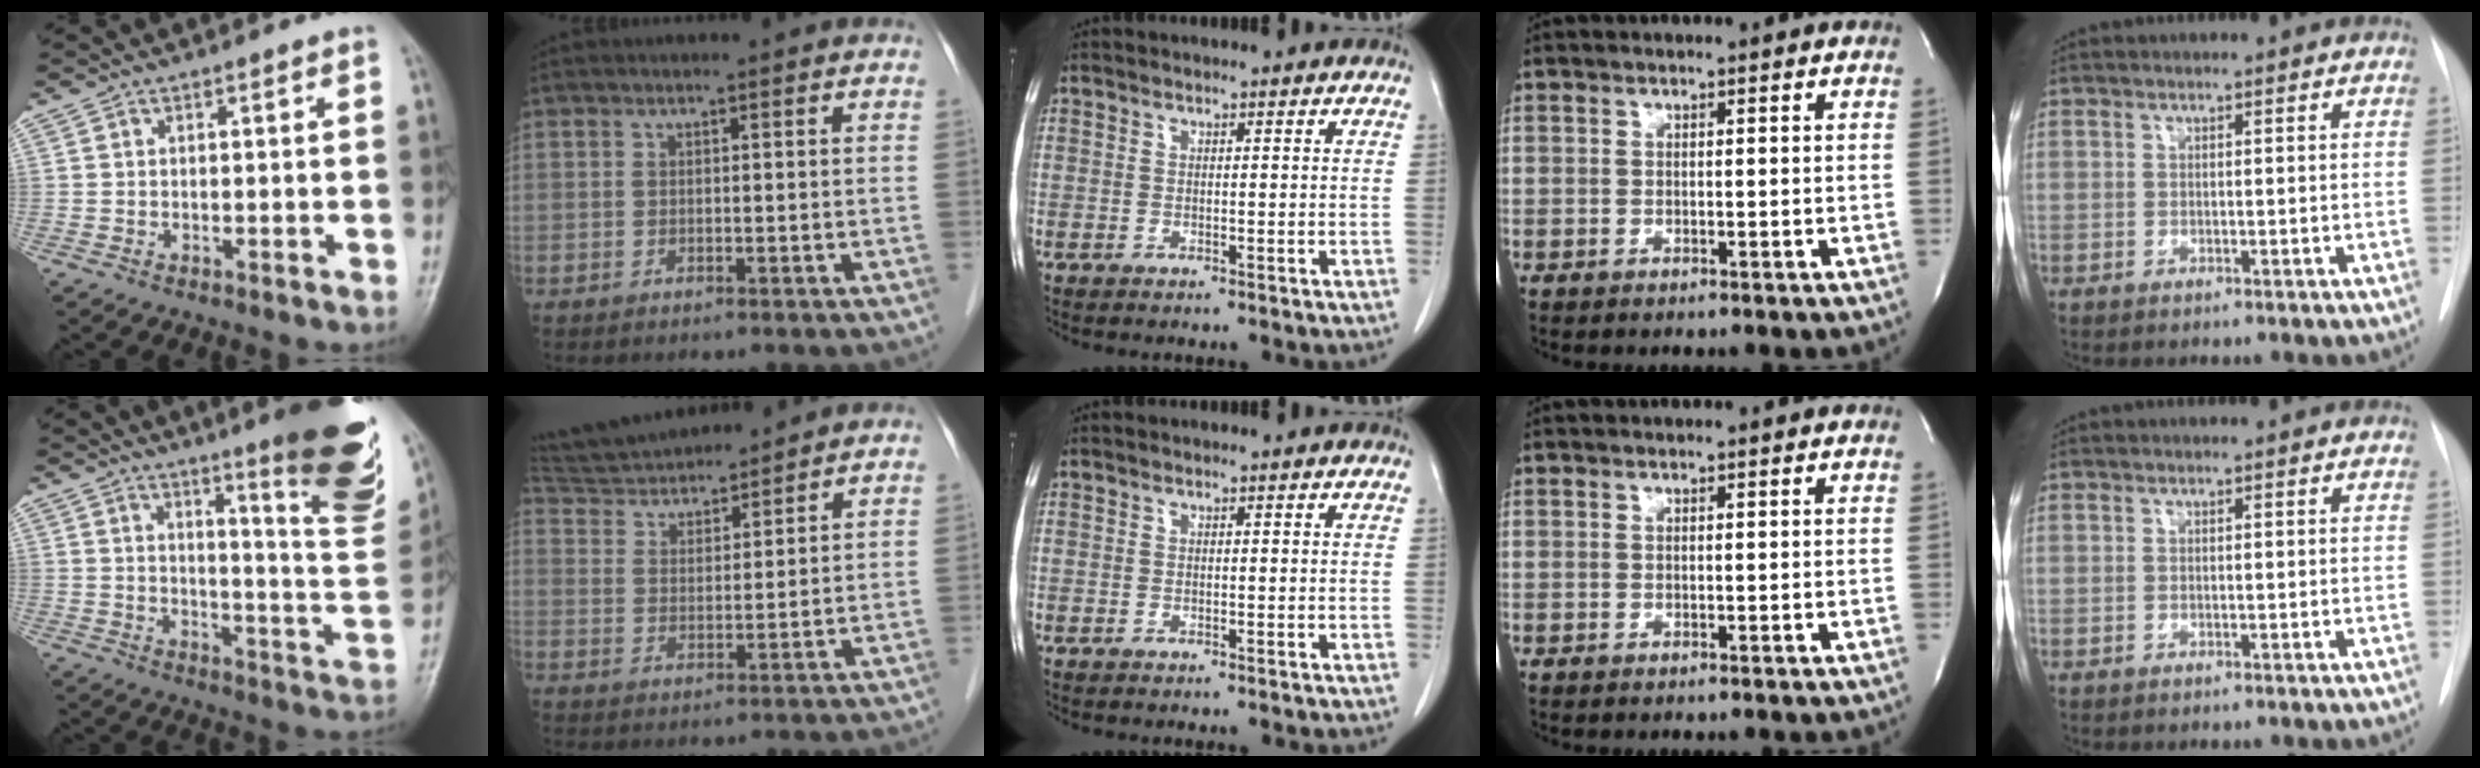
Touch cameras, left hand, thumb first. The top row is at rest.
{"thumb": {"total": 19.5, "force": [11.7, 2.8, 15.3], "torque": [-0.166, -0.078, 0.156]}, "index": {"total": 12.5, "force": [11.8, 1.9, 3.5], "torque": [-0.068, 0.025, 0.209]}}